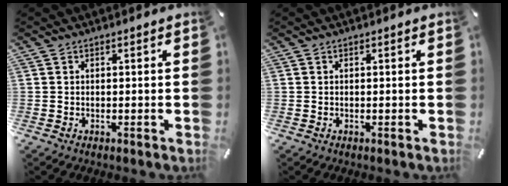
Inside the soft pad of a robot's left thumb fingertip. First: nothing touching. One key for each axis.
{"total": 0.0}